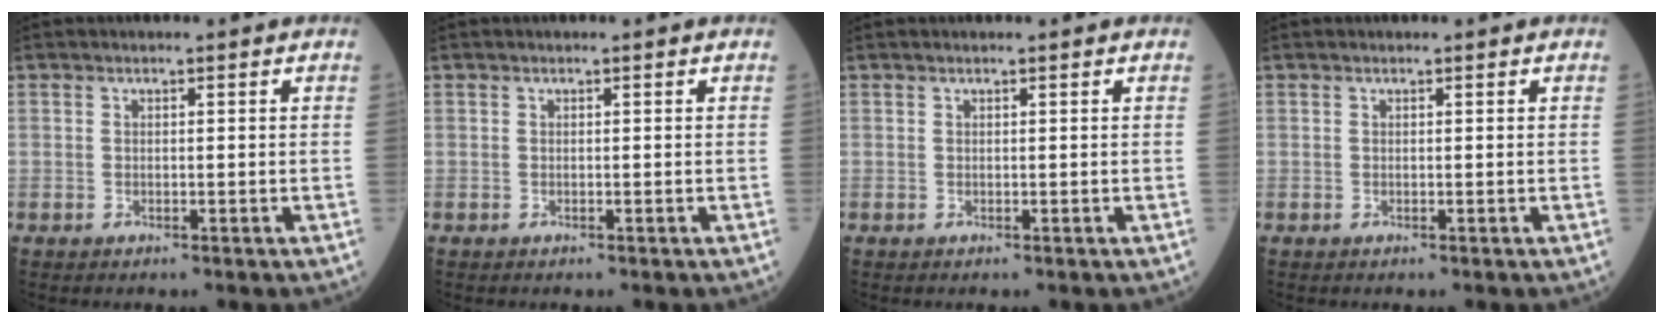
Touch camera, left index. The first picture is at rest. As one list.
[{"total": 0.0}, {"total": 0.6, "force": [0.5, 0.0, 0.2], "torque": [-0.005, 0.010, 0.008]}, {"total": 0.0}]